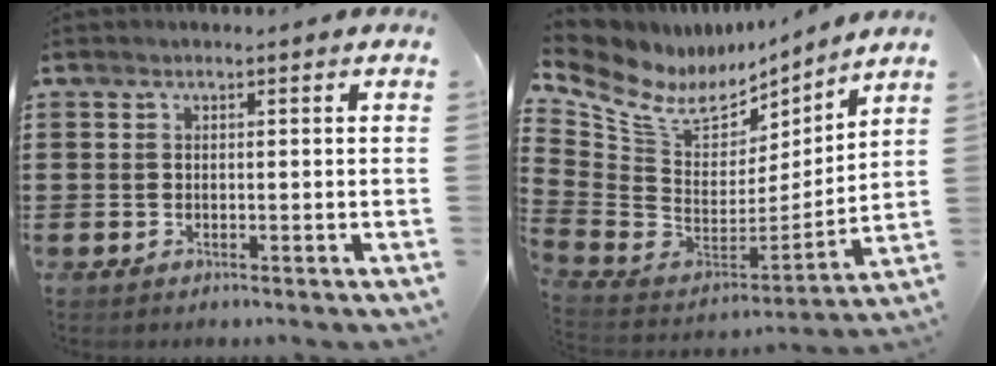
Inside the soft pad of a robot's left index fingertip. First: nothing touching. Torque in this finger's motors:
{"motor_torque": [1.20, -0.94, 0.34, 0.08]}